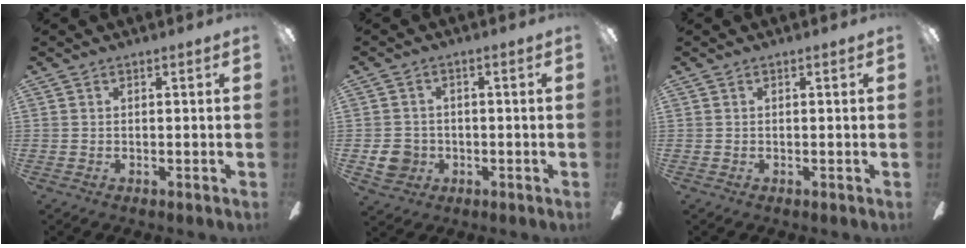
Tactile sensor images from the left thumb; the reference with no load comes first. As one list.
[{"total": 5.9, "force": [-1.3, 5.4, 1.8], "torque": [-0.033, 0.010, -0.021]}, {"total": 0.0}]